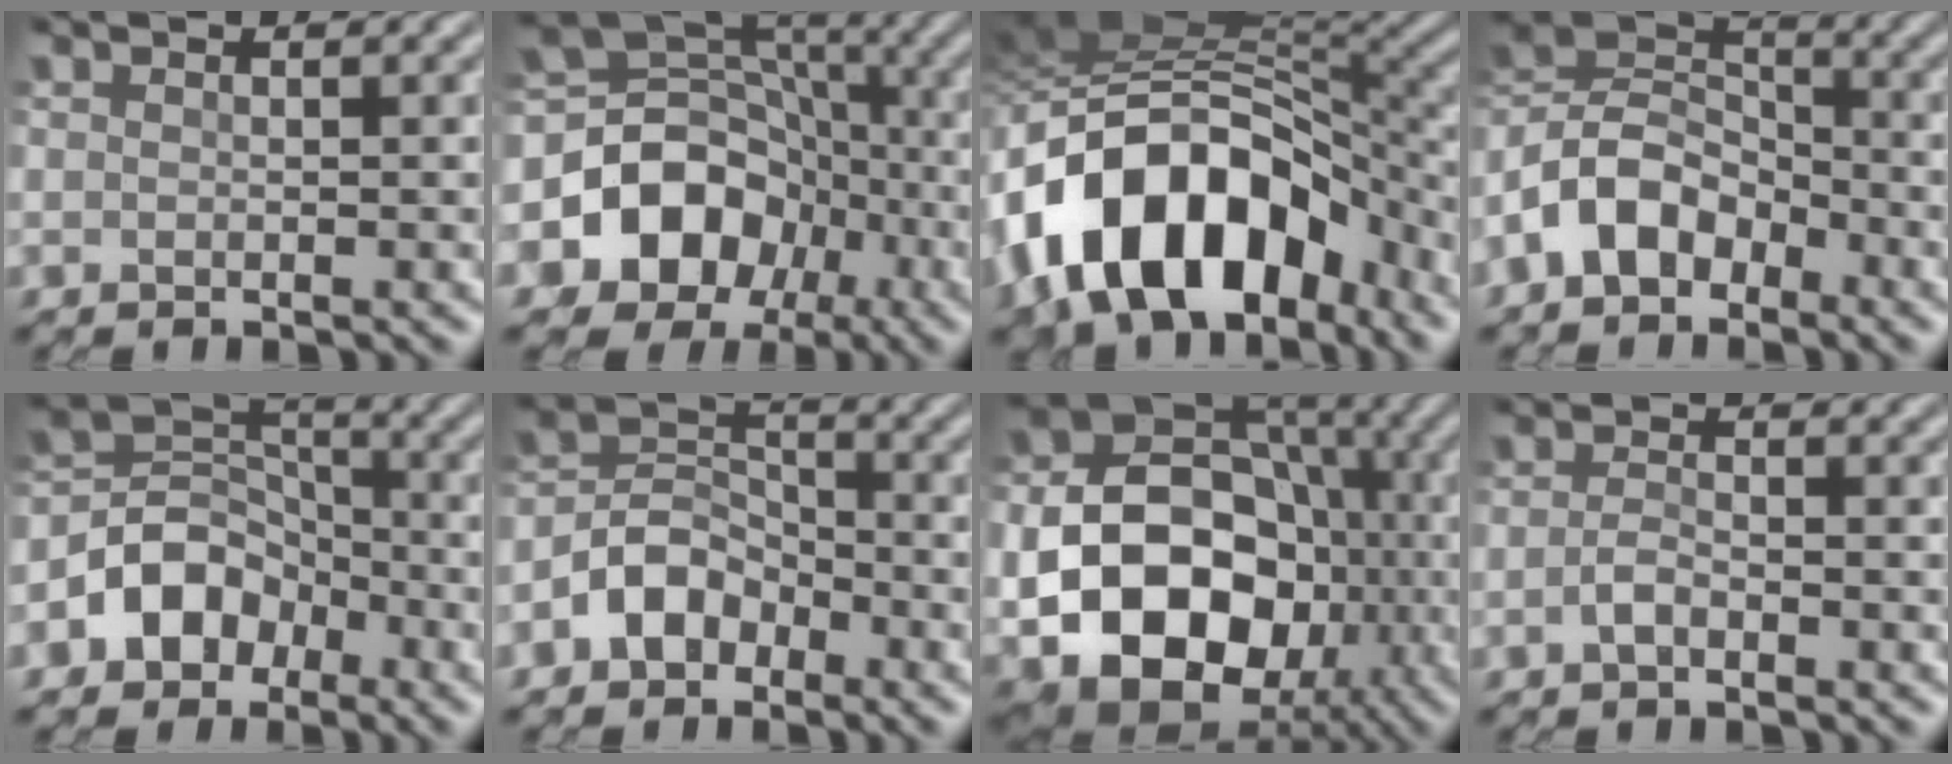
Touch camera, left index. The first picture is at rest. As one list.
[{"total": 11.2, "force": [-3.8, 9.3, 4.9], "torque": [-0.078, 0.004, -0.085]}, {"total": 14.5, "force": [-6.7, 8.9, 9.2], "torque": [-0.156, 0.012, -0.126]}, {"total": 6.4, "force": [-3.8, 4.0, 3.2], "torque": [-0.066, 0.008, -0.084]}, {"total": 5.4, "force": [-3.2, 3.9, 1.9], "torque": [-0.019, 0.006, -0.065]}, {"total": 4.1, "force": [-2.8, 2.5, 1.5], "torque": [-0.028, 0.009, -0.060]}, {"total": 15.8, "force": [-4.2, 12.1, 9.1], "torque": [-0.141, -0.031, -0.077]}, {"total": 1.3, "force": [-1.1, 0.3, 0.8], "torque": [-0.021, 0.000, -0.019]}]